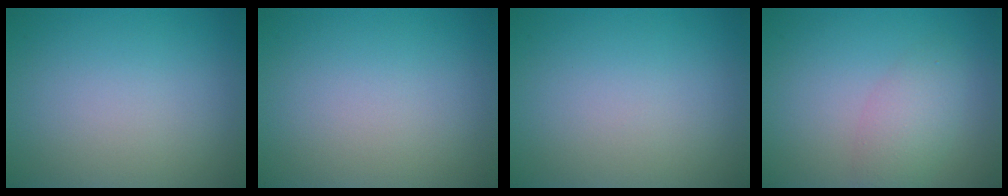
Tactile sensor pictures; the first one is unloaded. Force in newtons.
{"total": 0.0}
{"total": 0.0}
{"total": 3.0, "press": 3.0, "slide": 0.2}